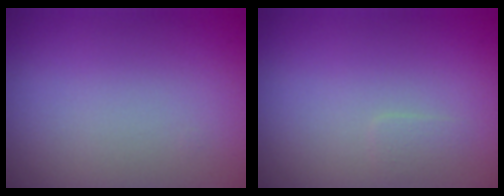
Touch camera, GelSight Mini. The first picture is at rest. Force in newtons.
{"total": 0.7, "press": 0.7, "slide": 0.1}